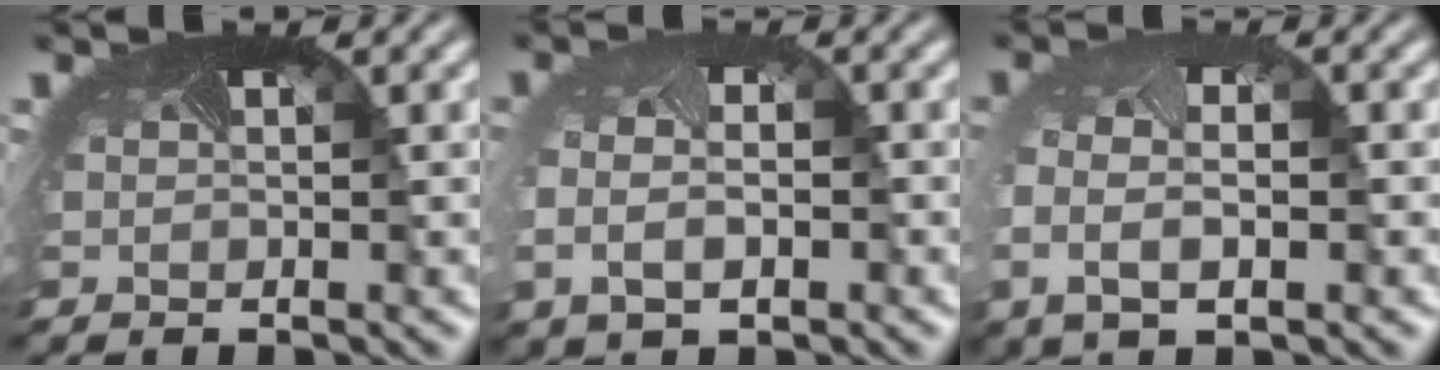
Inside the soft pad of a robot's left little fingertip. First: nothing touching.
{"total": 3.7, "force": [-0.8, 2.4, 2.6], "torque": [-0.074, -0.018, -0.006]}
{"total": 3.8, "force": [-0.9, 2.2, 3.0], "torque": [-0.086, -0.015, -0.010]}